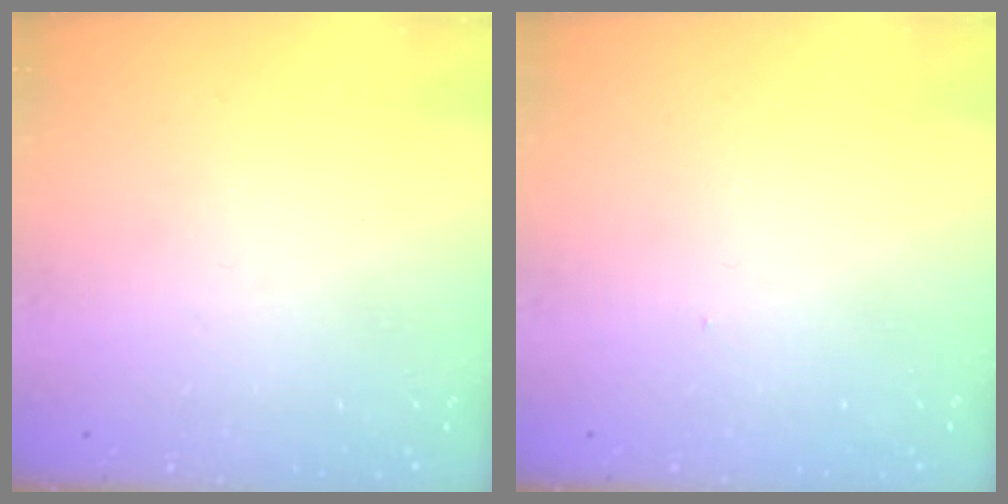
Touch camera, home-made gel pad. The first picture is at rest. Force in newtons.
{"total": 3.1, "press": 3.1, "slide": 0.5}